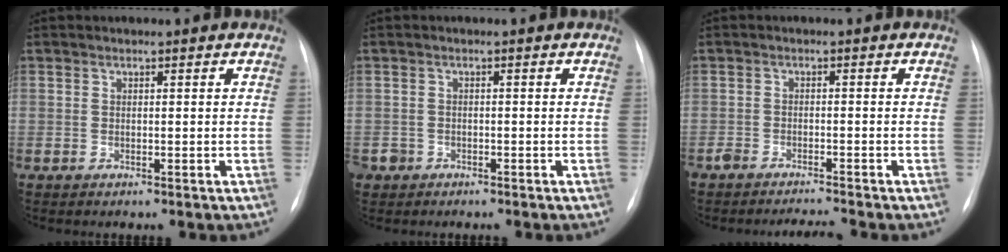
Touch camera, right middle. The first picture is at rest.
{"total": 2.1, "force": [-1.3, 1.7, 0.0], "torque": [-0.005, 0.006, -0.024]}
{"total": 3.2, "force": [-3.1, -0.2, 0.7], "torque": [-0.015, -0.009, -0.051]}